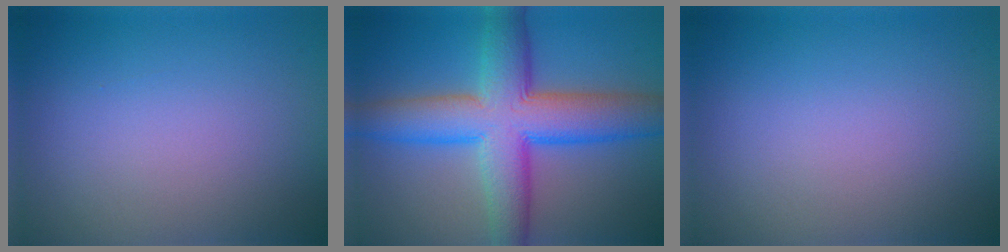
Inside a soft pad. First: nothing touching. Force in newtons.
{"total": 10.2, "press": 10.2, "slide": 0.3}
{"total": 0.0}